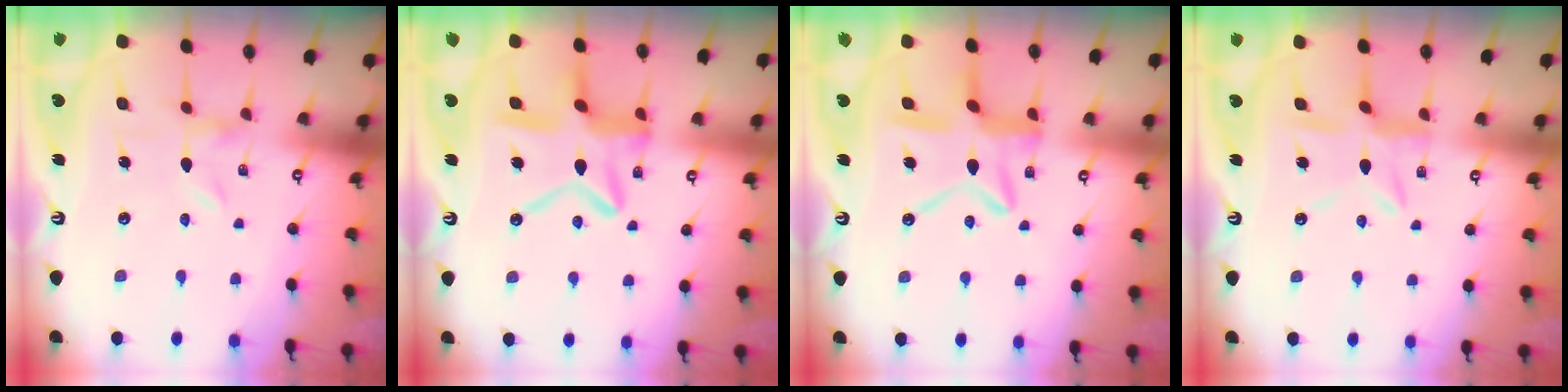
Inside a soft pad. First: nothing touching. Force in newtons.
{"total": 14.0, "press": 13.9, "slide": 1.4}
{"total": 11.8, "press": 11.8, "slide": 1.1}
{"total": 8.9, "press": 8.9, "slide": 0.6}